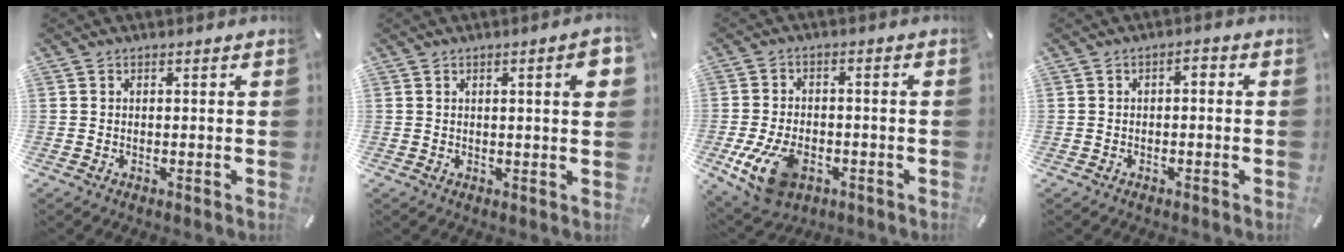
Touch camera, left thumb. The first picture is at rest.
{"total": 5.0, "force": [1.4, 0.8, 4.8], "torque": [-0.074, -0.003, 0.017]}
{"total": 11.6, "force": [-4.4, 7.5, 7.7], "torque": [-0.150, 0.005, -0.077]}
{"total": 2.0, "force": [-1.1, 0.9, 1.4], "torque": [-0.027, 0.011, -0.025]}